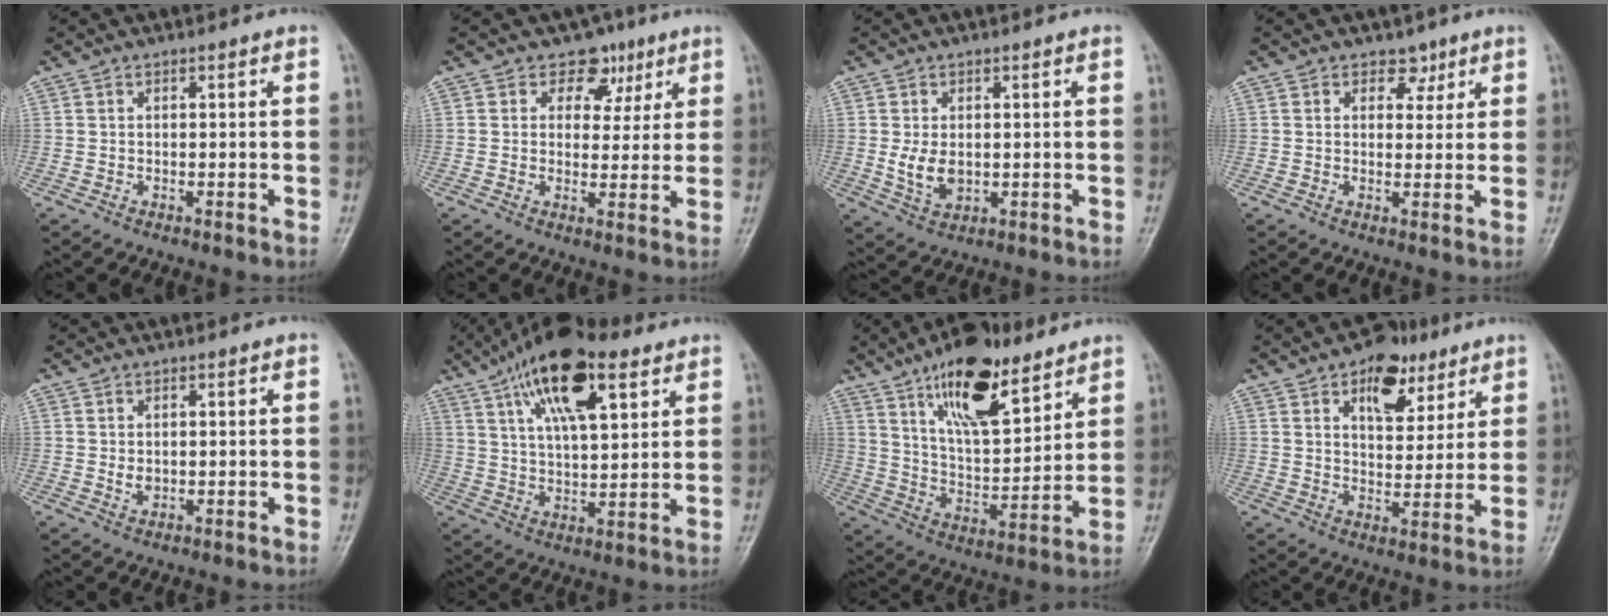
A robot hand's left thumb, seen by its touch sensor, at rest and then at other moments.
{"total": 6.2, "force": [3.2, 5.0, 1.8], "torque": [0.019, -0.005, 0.041]}
{"total": 5.2, "force": [-0.1, 3.5, 3.8], "torque": [-0.059, -0.004, 0.007]}
{"total": 3.3, "force": [1.8, 2.5, 1.0], "torque": [0.015, -0.006, 0.022]}
{"total": 1.8, "force": [0.1, 1.3, 1.3], "torque": [-0.016, 0.003, 0.006]}
{"total": 16.6, "force": [8.5, 6.7, 12.6], "torque": [-0.188, -0.014, 0.146]}
{"total": 17.8, "force": [11.2, 6.9, 12.1], "torque": [-0.167, -0.055, 0.198]}
{"total": 10.8, "force": [6.0, 6.3, 6.4], "torque": [-0.056, -0.026, 0.090]}